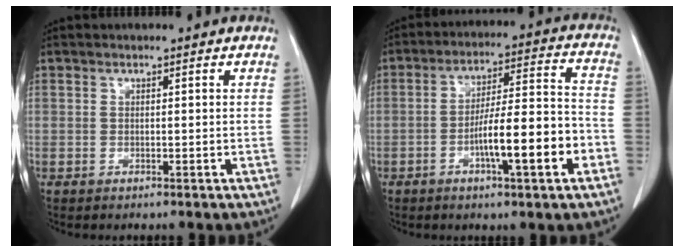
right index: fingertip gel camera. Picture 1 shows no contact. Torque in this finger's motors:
{"motor_torque": [1.65, -0.49, 0.93, 0.19]}